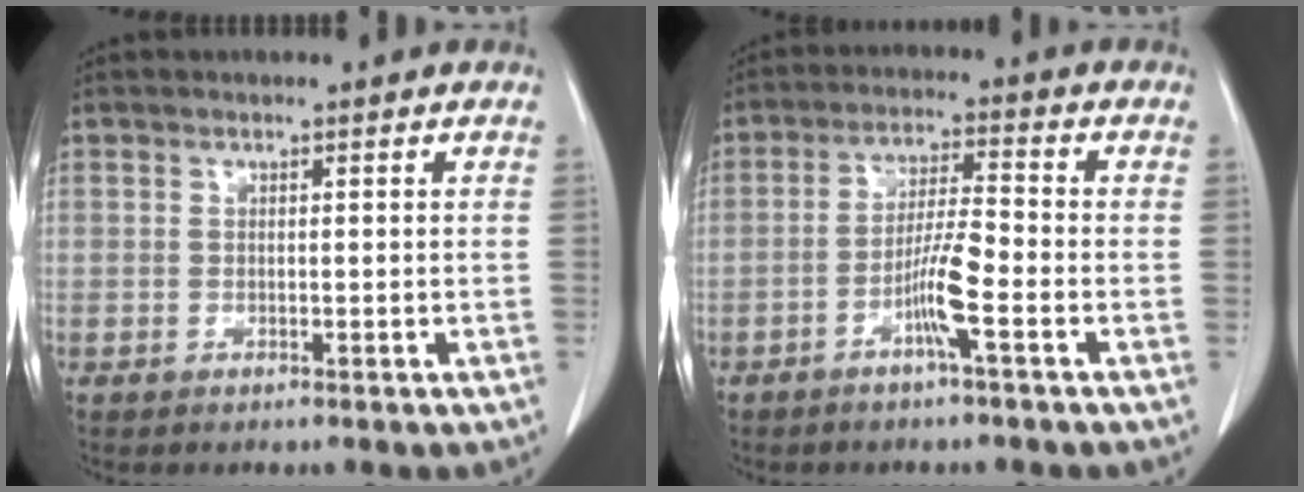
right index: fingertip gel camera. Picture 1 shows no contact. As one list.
[{"total": 6.3, "force": [-2.7, 0.0, 5.7], "torque": [-0.112, 0.003, -0.052]}]